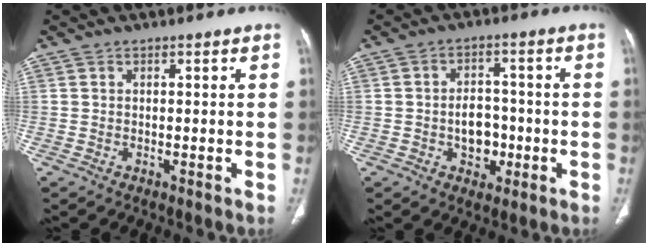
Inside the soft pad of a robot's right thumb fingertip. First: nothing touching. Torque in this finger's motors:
{"motor_torque": [3.90, 1.11, 1.11, -0.77, 0.34]}